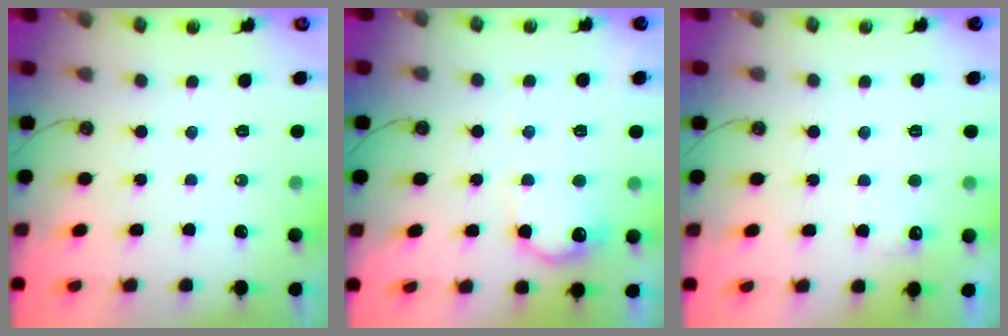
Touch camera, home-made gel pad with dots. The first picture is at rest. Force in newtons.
{"total": 11.6, "press": 11.6, "slide": 0.5}
{"total": 5.0, "press": 4.8, "slide": 1.2}